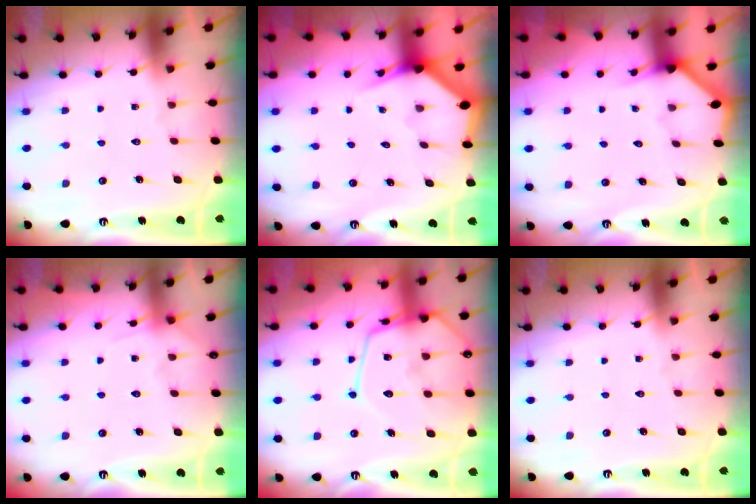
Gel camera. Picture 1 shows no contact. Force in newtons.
{"total": 2.7, "press": 2.7, "slide": 0.1}
{"total": 2.5, "press": 2.5, "slide": 0.2}
{"total": 5.0, "press": 4.9, "slide": 0.6}
{"total": 17.5, "press": 17.4, "slide": 1.5}
{"total": 0.0}